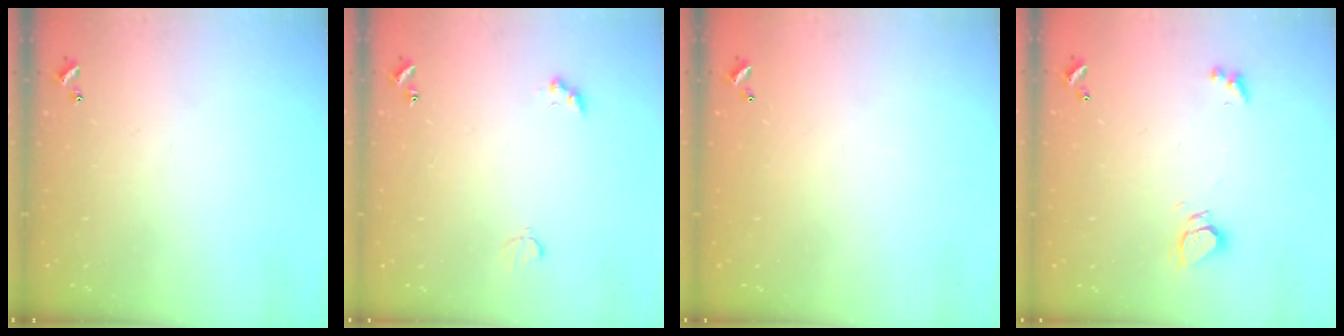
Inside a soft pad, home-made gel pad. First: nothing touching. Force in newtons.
{"total": 2.3, "press": 2.2, "slide": 0.6}
{"total": 2.7, "press": 2.7, "slide": 0.1}
{"total": 2.9, "press": 2.9, "slide": 0.2}